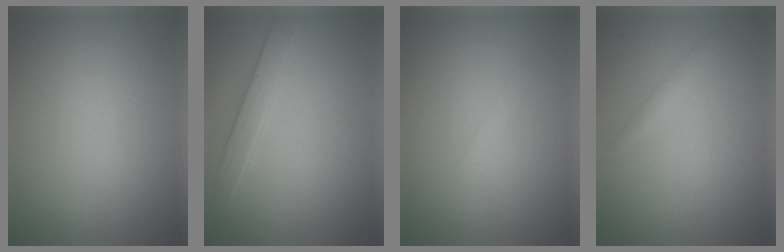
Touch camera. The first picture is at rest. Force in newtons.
{"total": 2.1, "press": 2.1, "slide": 0.1}
{"total": 0.7, "press": 0.7, "slide": 0.0}
{"total": 0.7, "press": 0.7, "slide": 0.0}